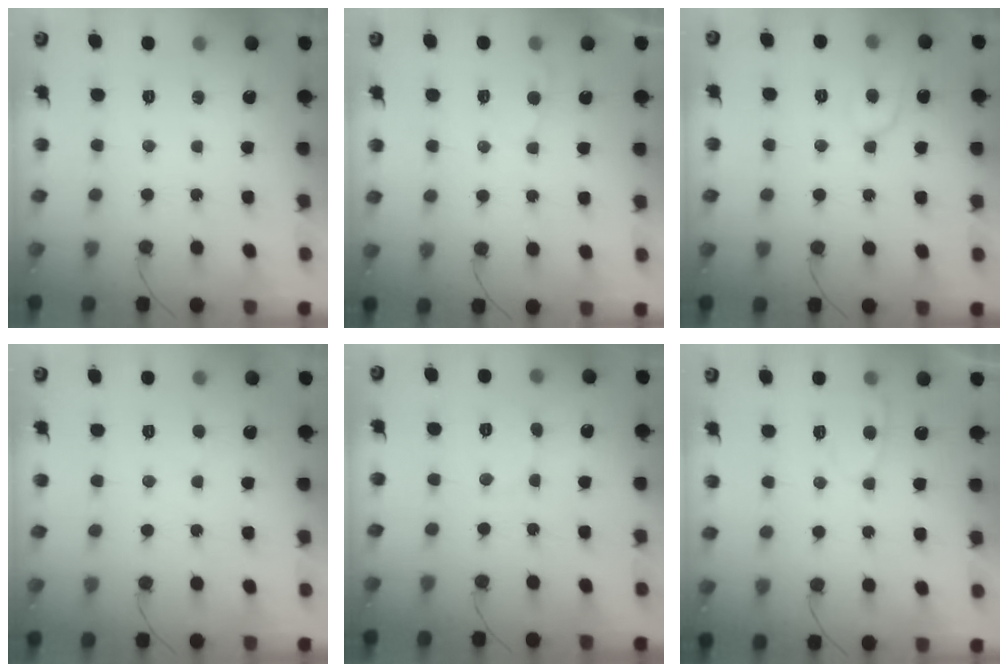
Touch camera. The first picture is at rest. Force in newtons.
{"total": 3.0, "press": 3.0, "slide": 0.3}
{"total": 7.3, "press": 7.2, "slide": 0.8}
{"total": 1.7, "press": 1.7, "slide": 0.1}
{"total": 2.4, "press": 2.4, "slide": 0.2}
{"total": 4.9, "press": 4.9, "slide": 0.6}